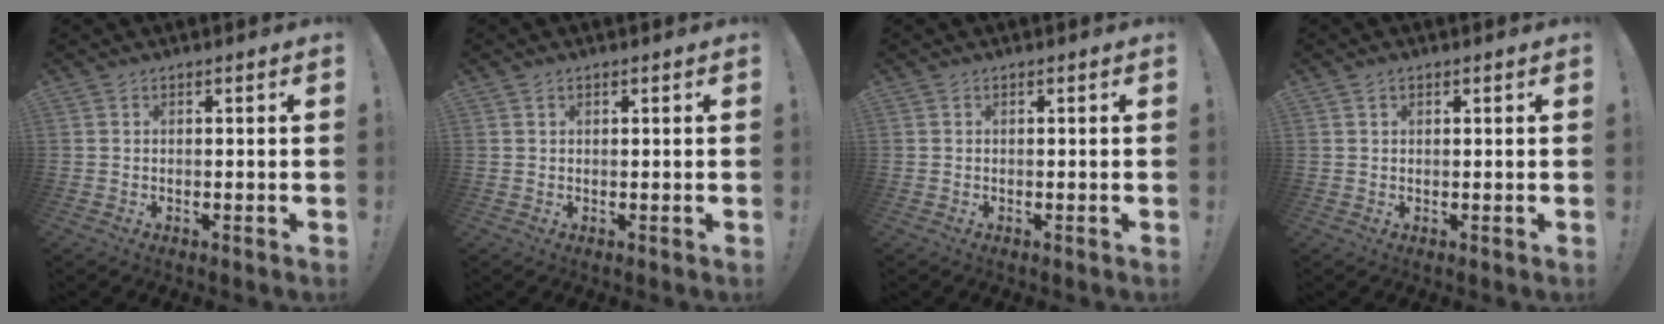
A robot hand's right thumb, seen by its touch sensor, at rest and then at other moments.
{"total": 0.6, "force": [0.4, 0.5, 0.2], "torque": [-0.002, 0.000, 0.007]}
{"total": 0.0}
{"total": 1.0, "force": [0.5, 0.7, 0.4], "torque": [-0.007, 0.002, 0.010]}